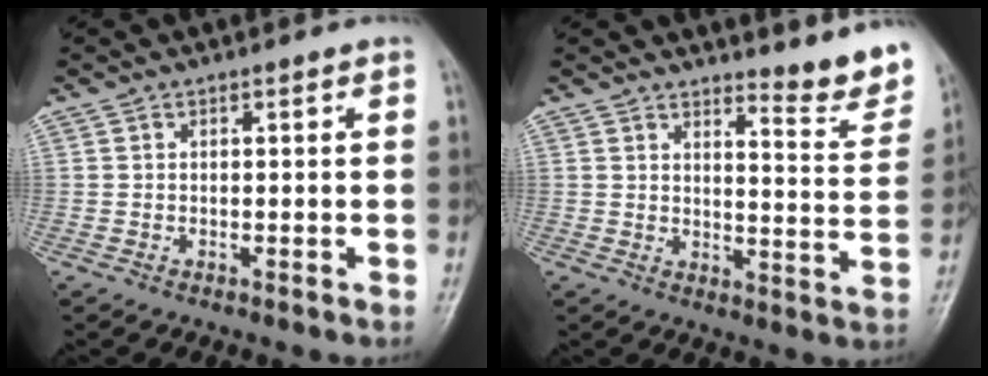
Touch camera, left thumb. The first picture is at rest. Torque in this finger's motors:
{"motor_torque": [0.25, 0.07, -0.05, -0.27, 0.02]}